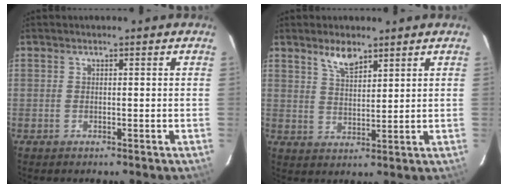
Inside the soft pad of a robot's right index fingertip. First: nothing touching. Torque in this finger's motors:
{"motor_torque": [0.11, 0.09, 0.18, 0.05]}